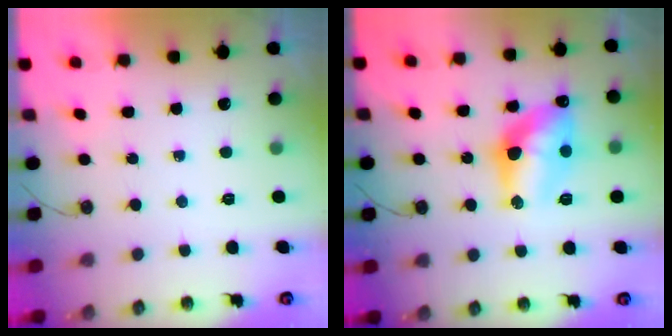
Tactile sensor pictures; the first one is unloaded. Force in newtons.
{"total": 12.8, "press": 12.8, "slide": 0.9}